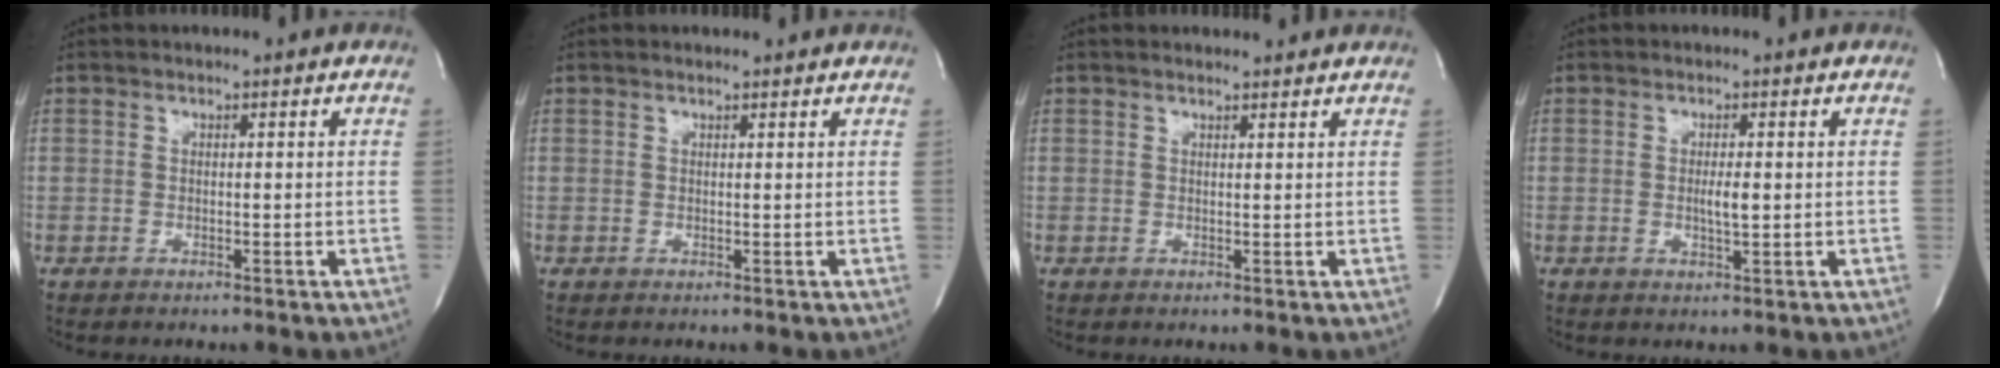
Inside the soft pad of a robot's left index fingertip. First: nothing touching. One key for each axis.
{"total": 2.0, "fx": 2.0, "fy": 0.0, "fz": 0.3, "tx": -0.011, "ty": 0.006, "tz": 0.024}
{"total": 3.3, "fx": 3.2, "fy": 0.4, "fz": 0.5, "tx": -0.014, "ty": 0.010, "tz": 0.038}
{"total": 2.1, "fx": 0.2, "fy": 0.2, "fz": 2.1, "tx": -0.040, "ty": -0.003, "tz": 0.003}